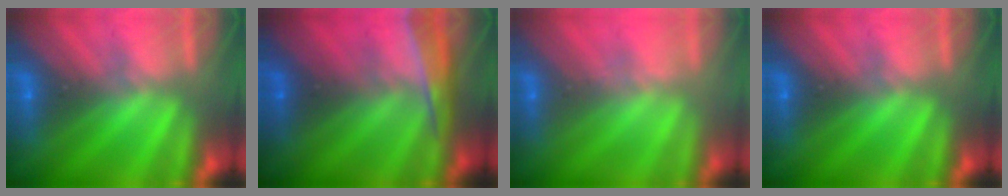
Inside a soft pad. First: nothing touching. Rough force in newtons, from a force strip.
{"total": 3.1}
{"total": 2.4}
{"total": 0.0}